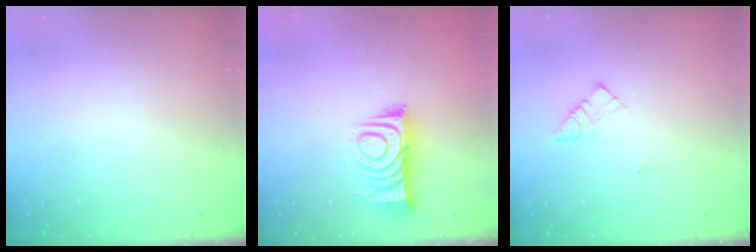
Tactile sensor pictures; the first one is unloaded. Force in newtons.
{"total": 10.0, "press": 10.0, "slide": 0.3}
{"total": 5.8, "press": 5.8, "slide": 0.6}